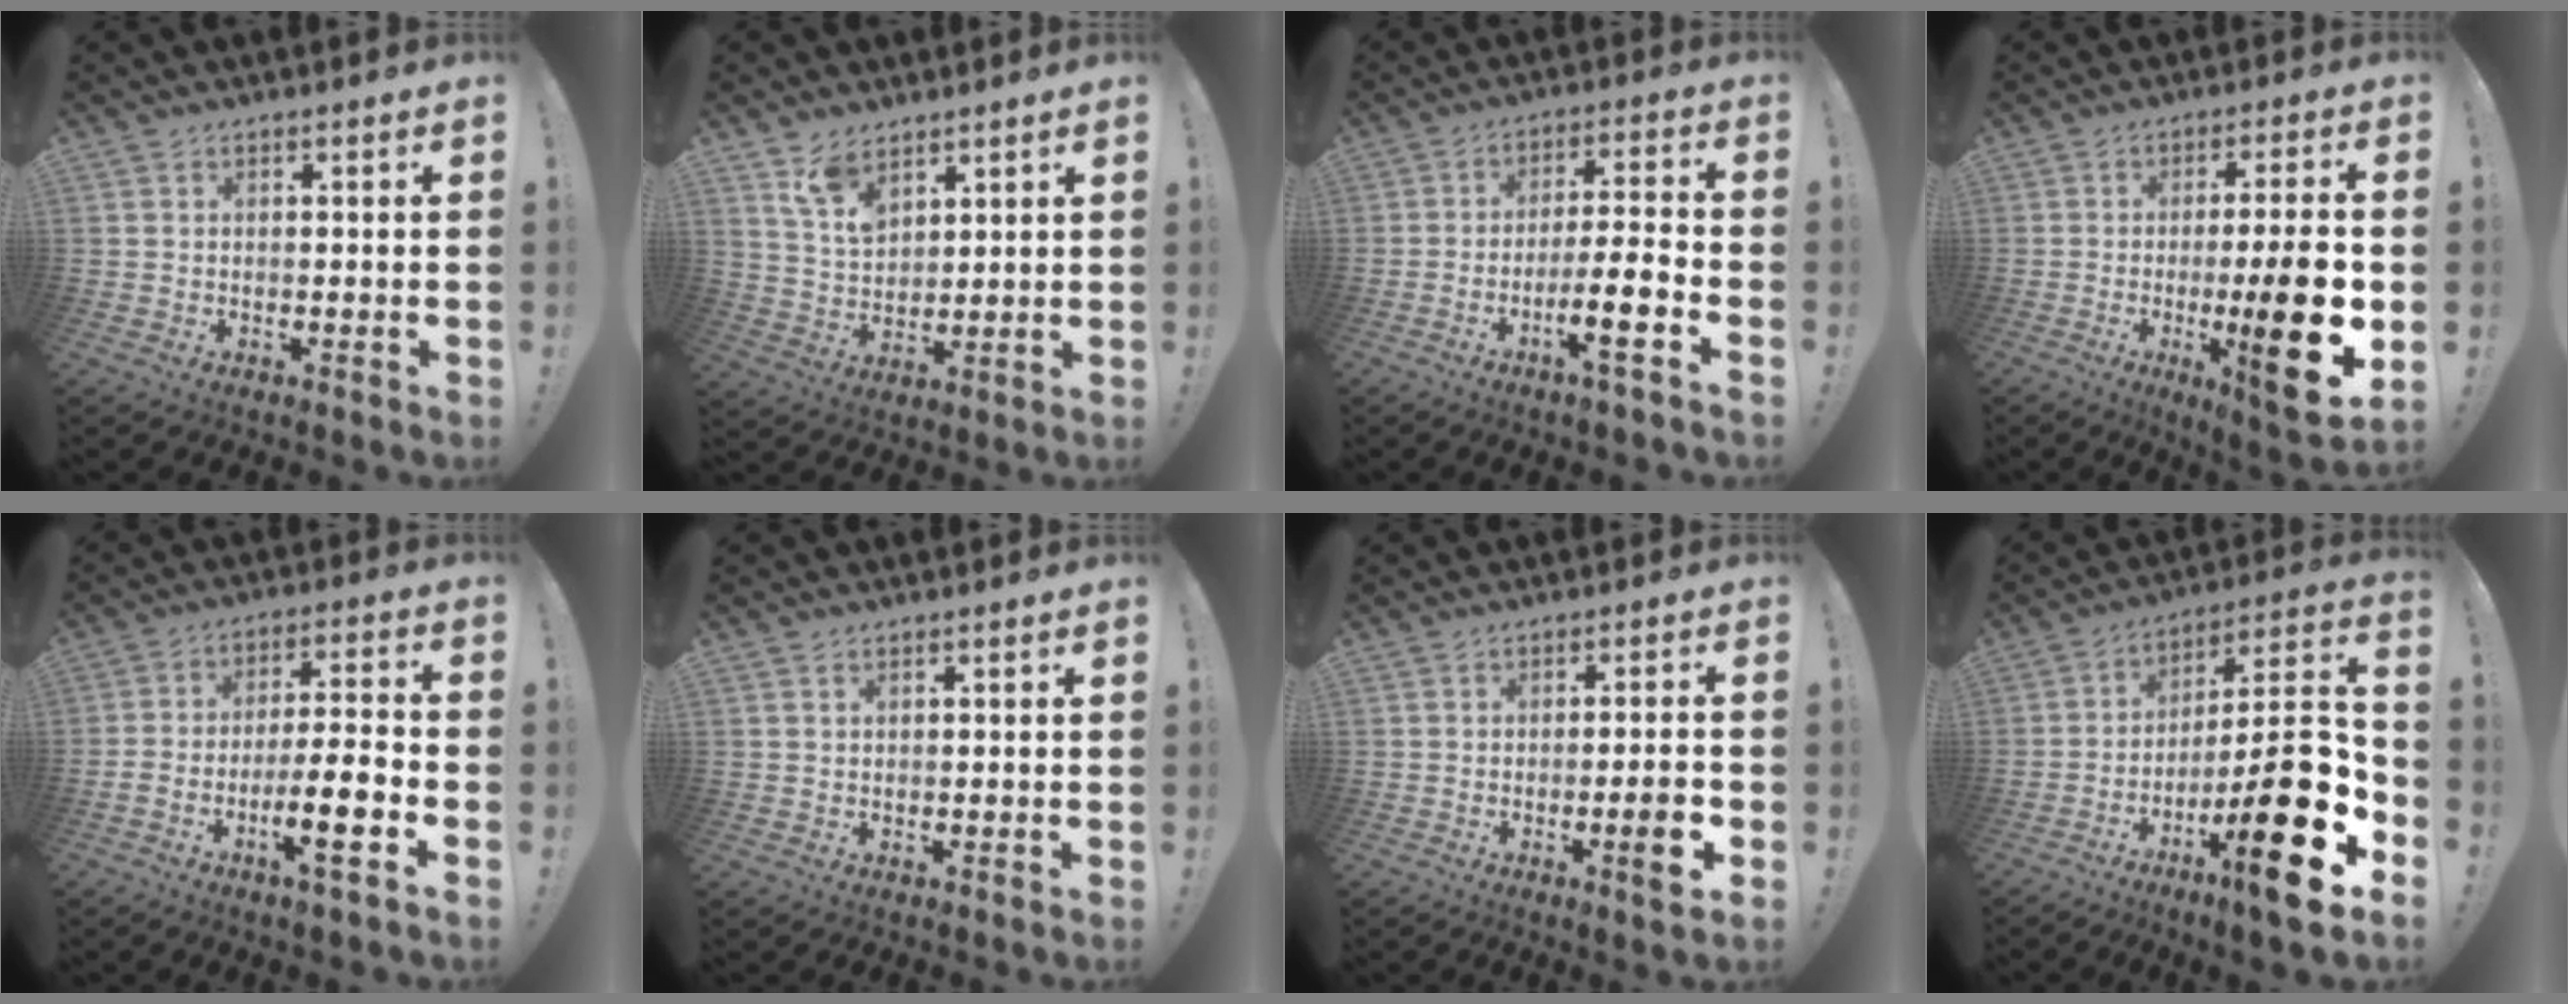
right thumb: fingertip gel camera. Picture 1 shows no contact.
{"total": 8.4, "force": [6.2, 4.3, 3.8], "torque": [-0.078, -0.031, 0.121]}
{"total": 11.3, "force": [-5.1, 1.6, 9.9], "torque": [-0.159, 0.020, -0.087]}
{"total": 16.4, "force": [-3.7, 2.7, 15.7], "torque": [-0.220, 0.002, -0.048]}
{"total": 12.6, "force": [-5.8, 2.4, 10.9], "torque": [-0.182, 0.020, -0.098]}
{"total": 0.8, "force": [0.5, 0.4, 0.4], "torque": [-0.014, 0.003, 0.011]}
{"total": 6.1, "force": [-2.1, 0.6, 5.7], "torque": [-0.075, -0.002, -0.035]}
{"total": 22.4, "force": [-9.6, 3.8, 19.9], "torque": [-0.299, 0.049, -0.155]}